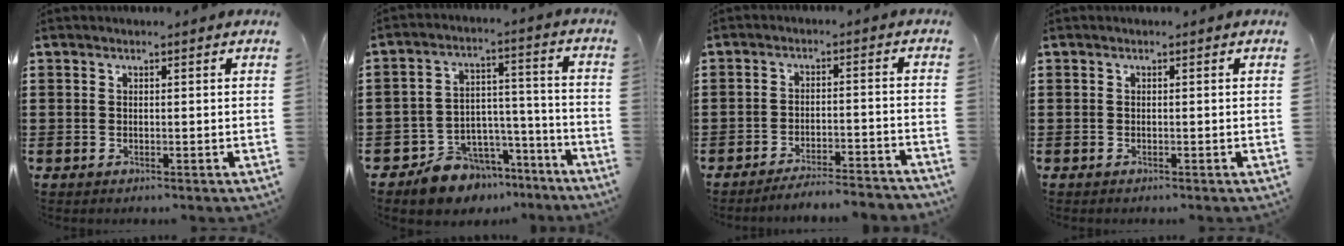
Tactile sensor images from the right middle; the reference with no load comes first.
{"total": 8.1, "force": [-7.2, 3.8, 0.0], "torque": [-0.002, 0.031, -0.135]}
{"total": 4.1, "force": [-4.1, 0.0, 0.7], "torque": [-0.014, 0.000, -0.083]}
{"total": 0.0}